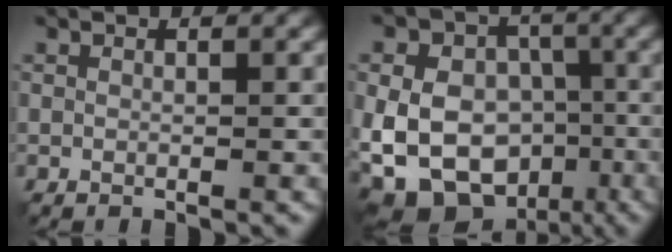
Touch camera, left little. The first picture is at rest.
{"total": 15.7, "force": [-3.5, 12.6, 8.6], "torque": [-0.155, 0.013, -0.083]}